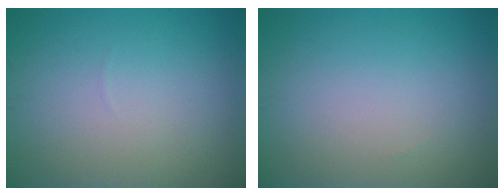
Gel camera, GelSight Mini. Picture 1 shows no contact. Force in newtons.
{"total": 0.0}